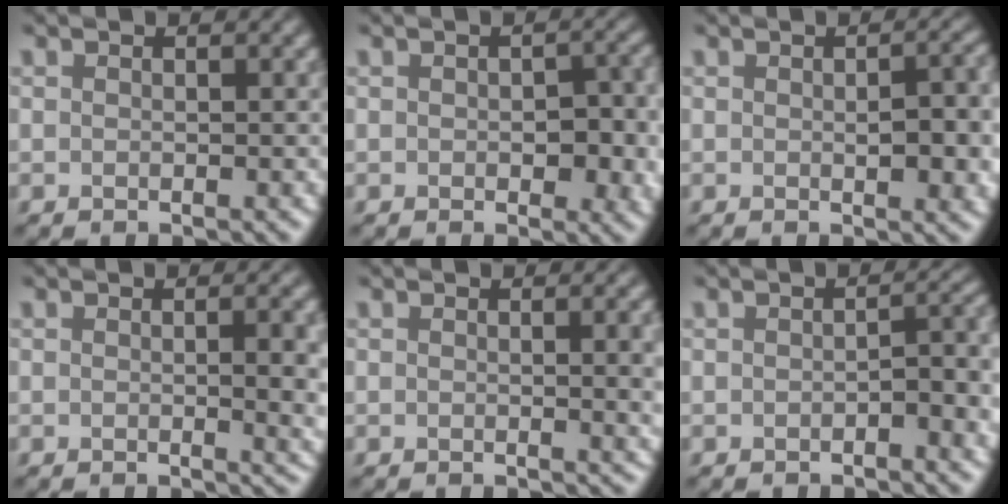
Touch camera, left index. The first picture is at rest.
{"total": 3.7, "force": [-0.2, 2.0, 3.1], "torque": [-0.036, -0.006, -0.001]}
{"total": 4.5, "force": [-0.1, 1.6, 4.2], "torque": [-0.054, -0.004, 0.003]}
{"total": 4.0, "force": [0.1, 1.1, 3.8], "torque": [-0.043, 0.000, 0.002]}
{"total": 3.5, "force": [0.3, 1.1, 3.3], "torque": [-0.030, 0.003, 0.001]}
{"total": 3.3, "force": [-0.8, 1.0, 3.1], "torque": [-0.043, 0.002, -0.011]}